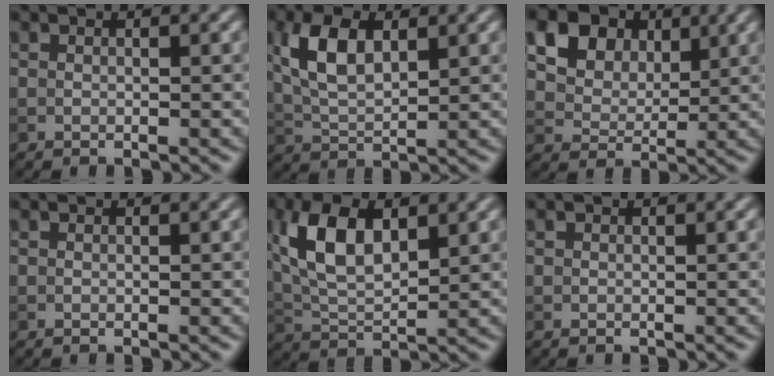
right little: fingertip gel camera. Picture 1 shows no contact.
{"total": 5.3, "force": [1.9, 2.6, 4.2], "torque": [-0.094, 0.006, 0.038]}
{"total": 19.0, "force": [9.1, 14.4, 8.5], "torque": [-0.208, 0.034, 0.147]}
{"total": 0.0}
{"total": 6.6, "force": [2.3, 3.2, 5.3], "torque": [-0.113, 0.008, 0.045]}
{"total": 0.0}